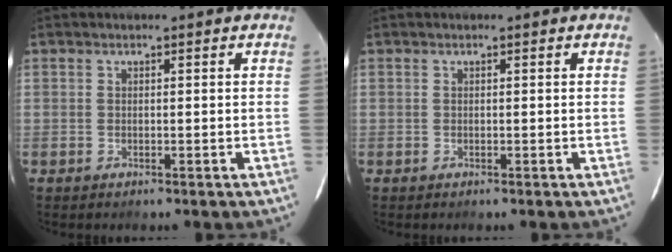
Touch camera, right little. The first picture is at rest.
{"total": 0.0}